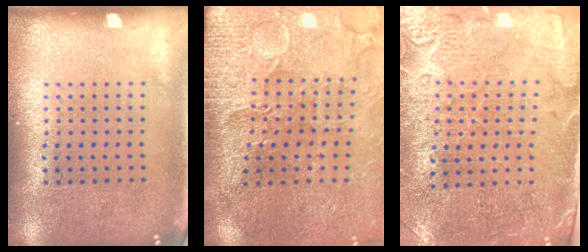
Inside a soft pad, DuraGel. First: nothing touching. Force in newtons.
{"total": 3.4, "press": 3.4, "slide": 0.4}
{"total": 3.0, "press": 2.9, "slide": 0.9}